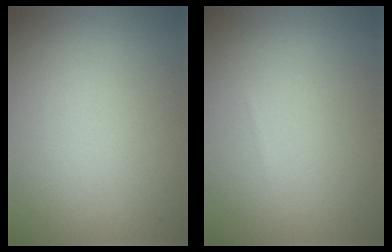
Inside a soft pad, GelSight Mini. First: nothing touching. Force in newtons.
{"total": 0.0}